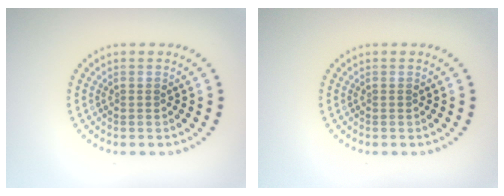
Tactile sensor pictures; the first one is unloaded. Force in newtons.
{"total": 0.0}